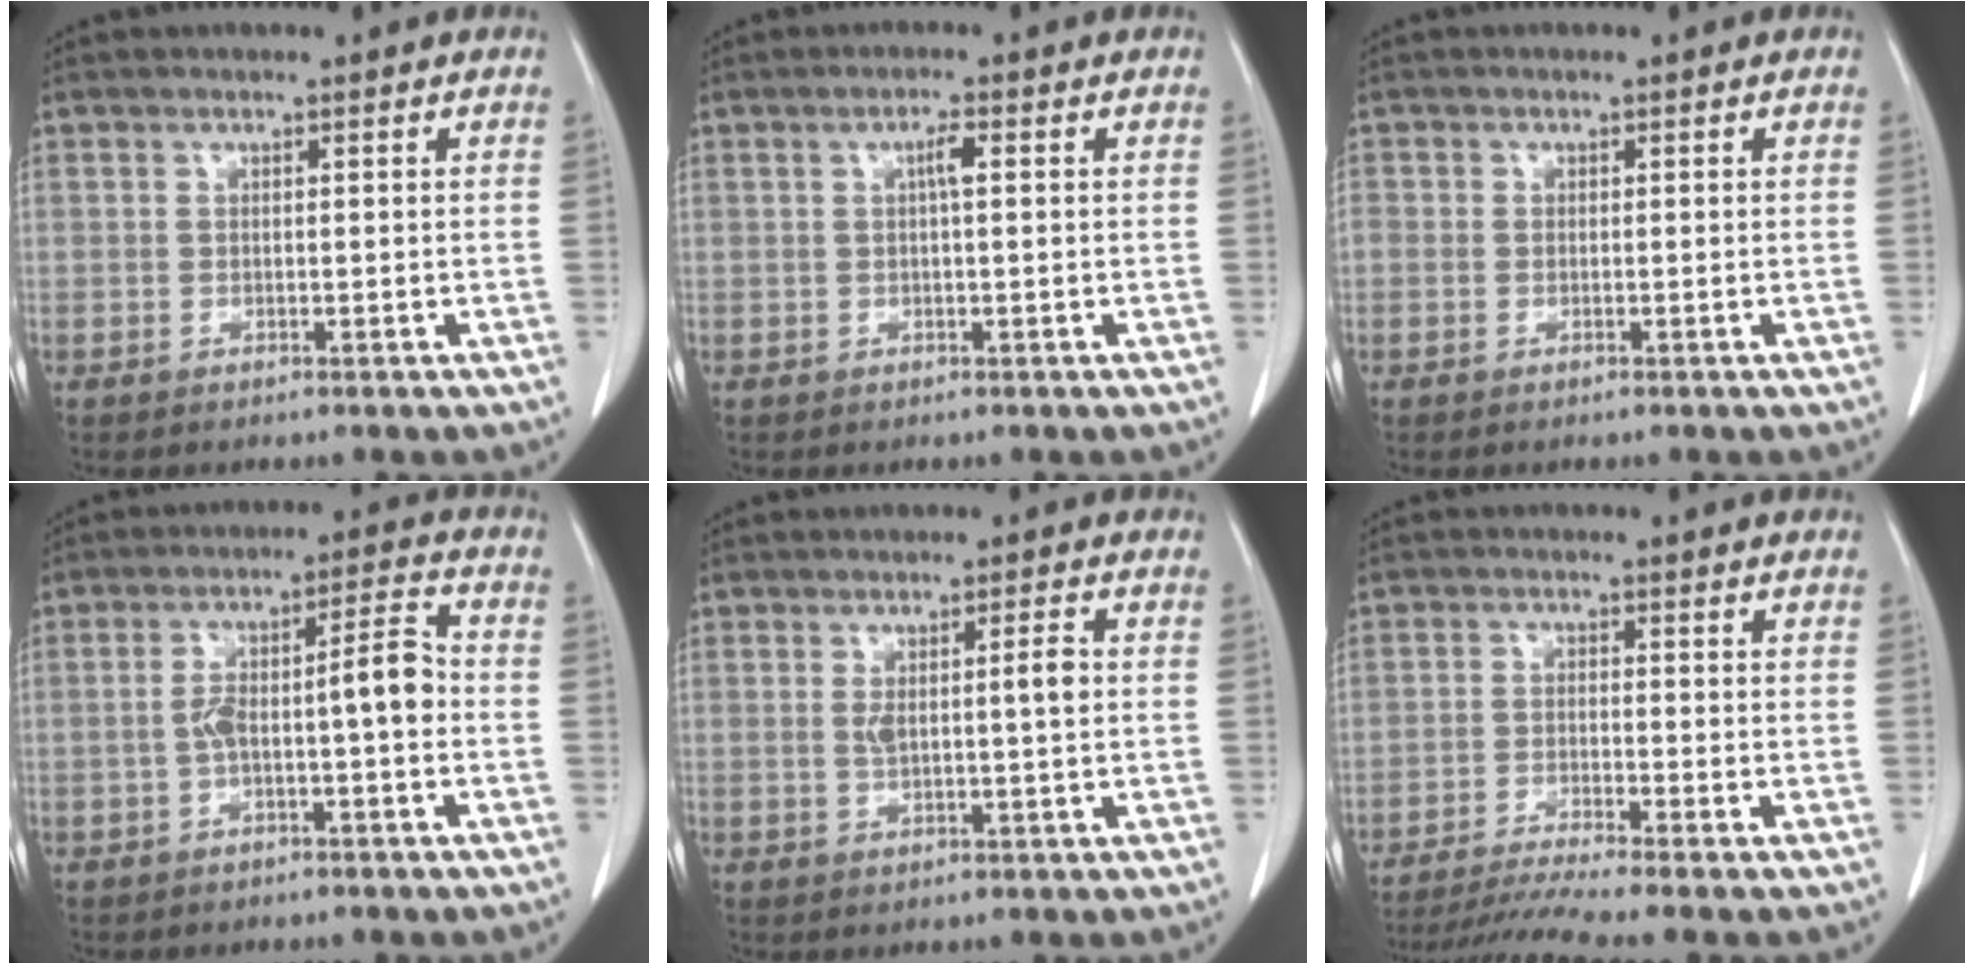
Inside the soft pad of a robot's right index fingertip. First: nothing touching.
{"total": 2.1, "force": [0.4, 0.2, 2.0], "torque": [-0.036, 0.004, 0.006]}
{"total": 1.2, "force": [-0.1, 1.0, 0.6], "torque": [-0.019, 0.009, -0.002]}
{"total": 7.6, "force": [-1.3, 1.3, 7.4], "torque": [-0.125, 0.032, -0.020]}
{"total": 4.0, "force": [0.6, 0.5, 3.9], "torque": [-0.067, 0.007, 0.012]}
{"total": 7.6, "force": [-6.6, -2.0, 3.2], "torque": [-0.051, -0.020, -0.114]}